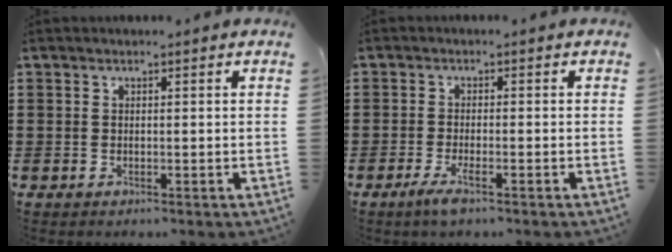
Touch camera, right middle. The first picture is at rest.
{"total": 3.7, "force": [-2.0, 0.2, 3.0], "torque": [-0.071, -0.013, -0.041]}